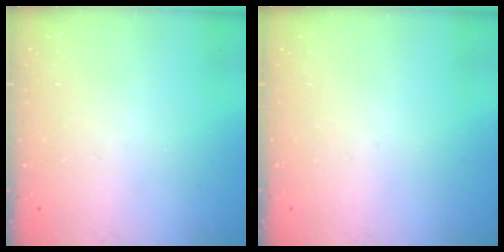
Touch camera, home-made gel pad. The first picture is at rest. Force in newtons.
{"total": 0.0}